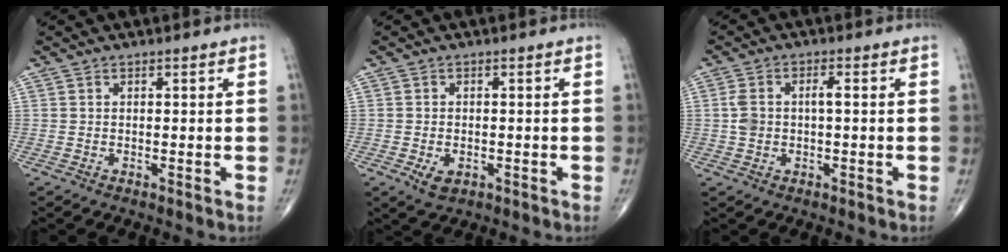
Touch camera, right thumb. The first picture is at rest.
{"total": 3.2, "force": [-1.1, 2.0, 2.2], "torque": [-0.031, 0.000, -0.012]}
{"total": 4.3, "force": [0.1, 2.2, 3.7], "torque": [-0.090, 0.017, 0.004]}